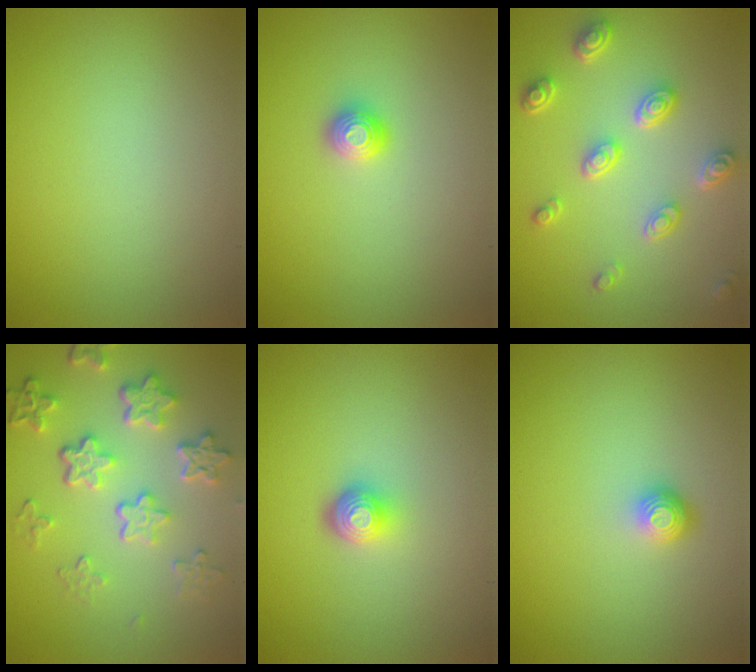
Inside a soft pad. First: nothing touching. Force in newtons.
{"total": 1.2, "press": 1.1, "slide": 0.2}
{"total": 4.5, "press": 3.5, "slide": 2.9}
{"total": 6.0, "press": 4.4, "slide": 4.0}
{"total": 2.3, "press": 1.5, "slide": 1.8}
{"total": 1.5, "press": 1.1, "slide": 1.0}